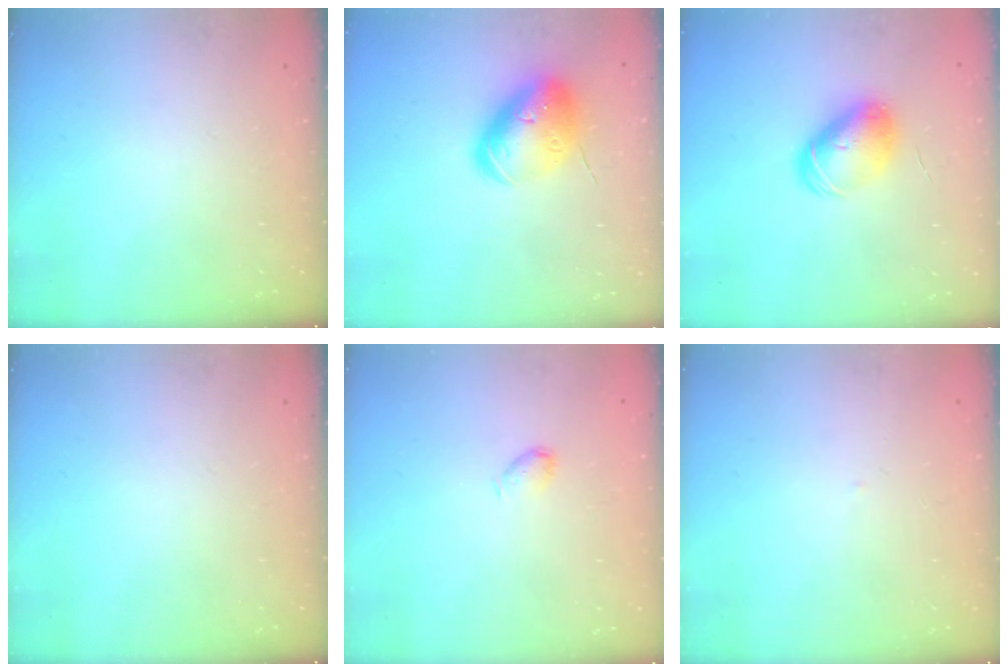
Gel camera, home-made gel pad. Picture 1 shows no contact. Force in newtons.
{"total": 14.1, "press": 13.9, "slide": 2.4}
{"total": 9.2, "press": 9.2, "slide": 0.3}
{"total": 0.0}
{"total": 3.7, "press": 3.7, "slide": 0.7}
{"total": 1.6, "press": 1.6, "slide": 0.3}